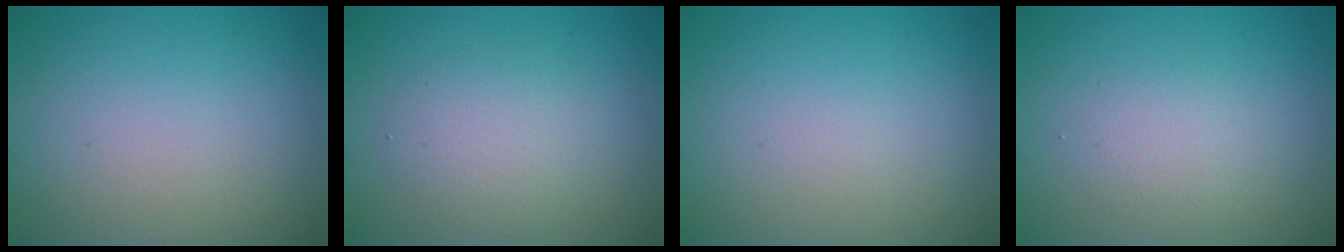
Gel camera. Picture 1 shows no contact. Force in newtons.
{"total": 2.9, "press": 2.9, "slide": 0.1}
{"total": 0.0}
{"total": 1.9, "press": 1.9, "slide": 0.0}